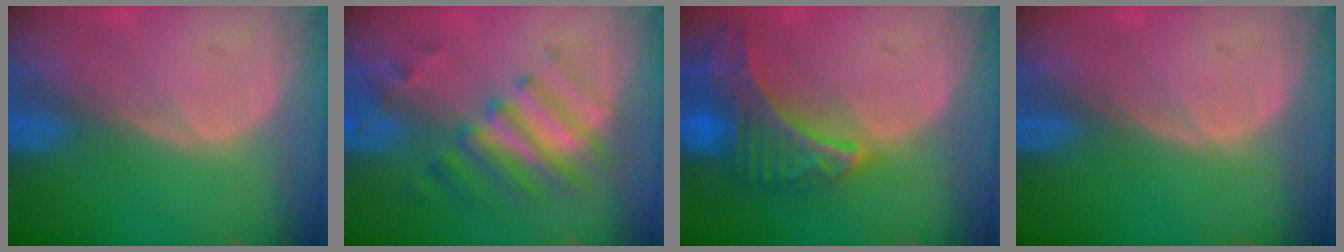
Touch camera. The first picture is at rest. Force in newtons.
{"total": 7.8, "press": 7.0, "slide": 3.5}
{"total": 9.3, "press": 8.2, "slide": 4.5}
{"total": 0.0}